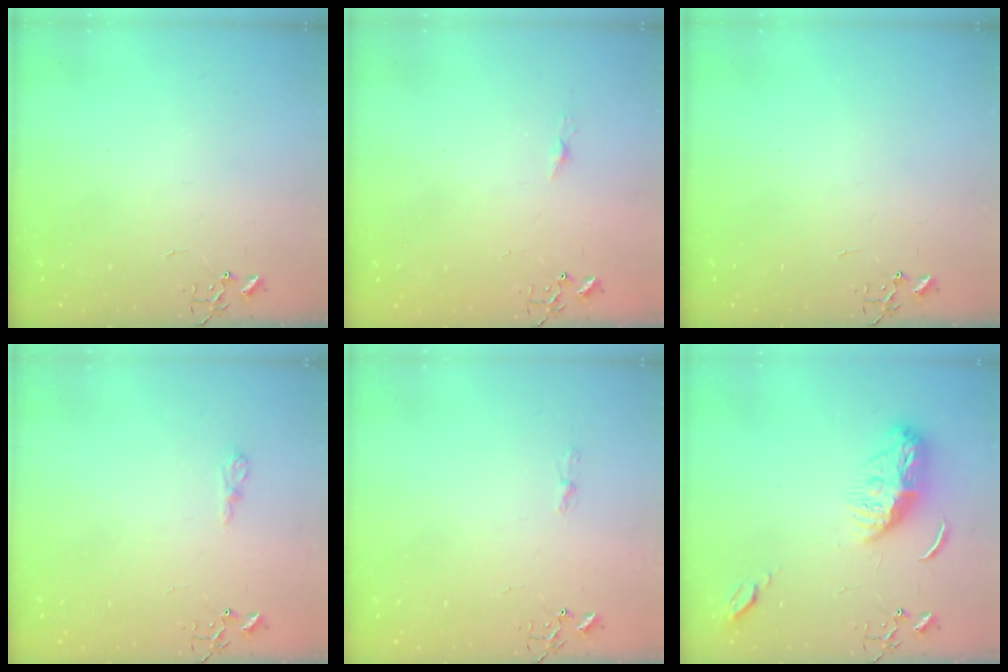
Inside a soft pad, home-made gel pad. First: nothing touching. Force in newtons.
{"total": 3.4, "press": 3.4, "slide": 0.3}
{"total": 0.0}
{"total": 5.9, "press": 5.8, "slide": 0.7}
{"total": 3.2, "press": 3.2, "slide": 0.5}
{"total": 11.0, "press": 11.0, "slide": 0.4}